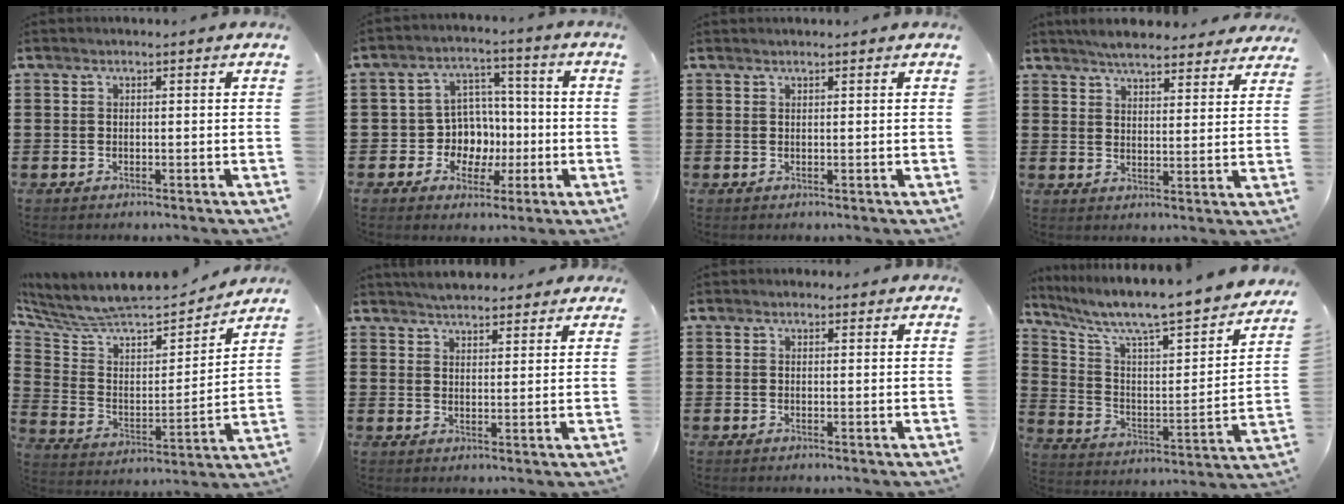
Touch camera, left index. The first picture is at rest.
{"total": 7.7, "force": [-0.8, 7.1, 2.8], "torque": [-0.066, 0.015, -0.006]}
{"total": 0.5, "force": [0.5, 0.0, 0.2], "torque": [-0.006, -0.002, 0.011]}
{"total": 5.3, "force": [5.1, 0.8, 1.4], "torque": [-0.045, -0.013, 0.094]}
{"total": 7.4, "force": [6.9, 1.6, 2.2], "torque": [-0.084, -0.061, 0.113]}
{"total": 3.9, "force": [3.8, 0.8, 0.6], "torque": [-0.023, -0.005, 0.072]}
{"total": 1.1, "force": [0.9, 0.7, 0.2], "torque": [-0.006, 0.005, 0.017]}
{"total": 7.6, "force": [6.6, 0.4, 3.7], "torque": [-0.097, -0.069, 0.102]}